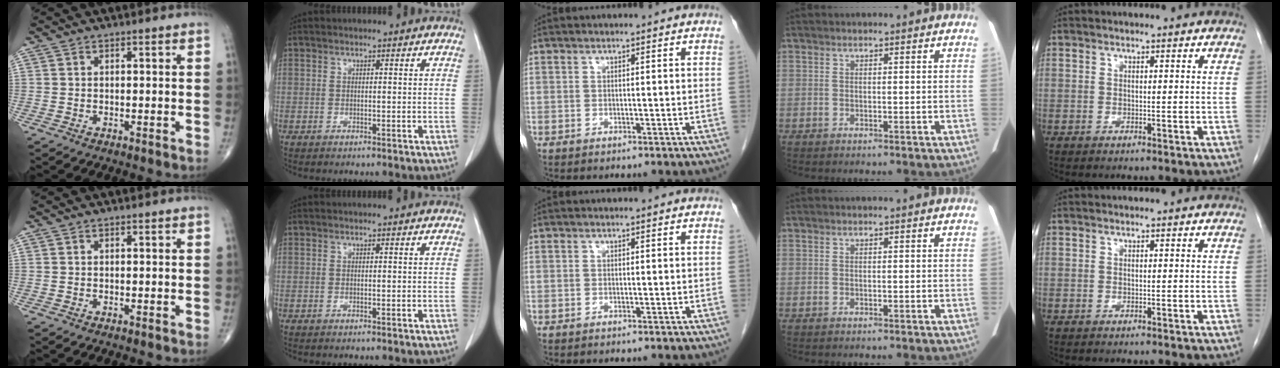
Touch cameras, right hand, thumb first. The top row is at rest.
{}